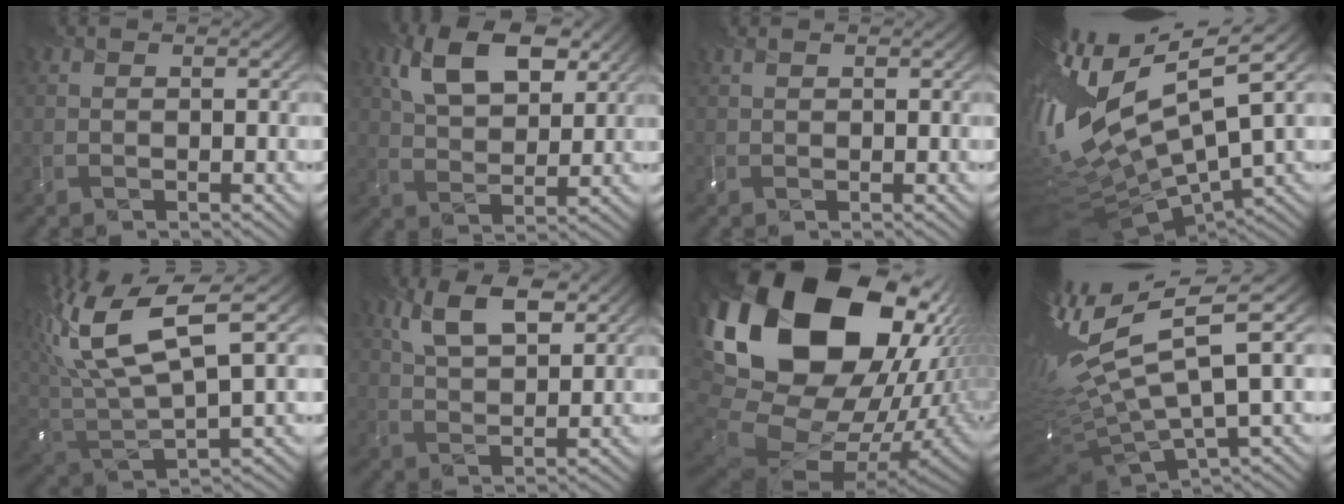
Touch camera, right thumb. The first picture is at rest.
{"total": 10.0, "force": [4.4, 5.4, 7.1], "torque": [-0.144, 0.006, 0.085]}
{"total": 1.0, "force": [0.8, 0.5, 0.4], "torque": [-0.011, 0.005, 0.016]}
{"total": 18.6, "force": [3.2, 6.4, 17.2], "torque": [-0.348, -0.015, 0.081]}
{"total": 14.3, "force": [6.0, 5.8, 11.6], "torque": [-0.271, 0.012, 0.122]}
{"total": 7.1, "force": [3.6, 3.2, 5.2], "torque": [-0.106, 0.003, 0.071]}
{"total": 23.2, "force": [6.9, 15.6, 15.7], "torque": [-0.337, -0.020, 0.158]}
{"total": 13.9, "force": [1.5, 4.1, 13.2], "torque": [-0.296, 0.001, 0.048]}